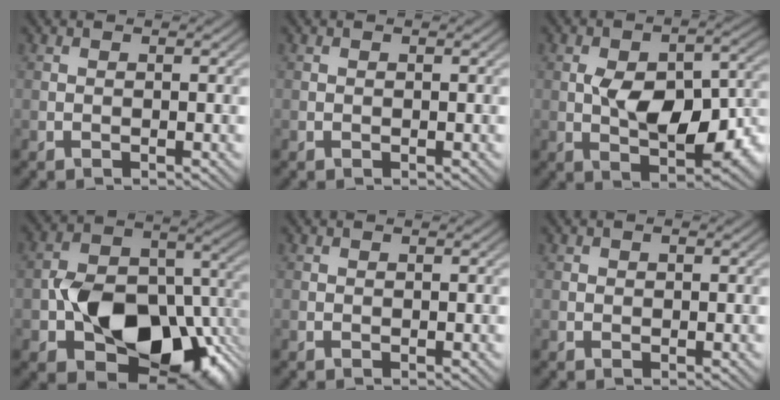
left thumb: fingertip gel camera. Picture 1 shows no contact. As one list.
[{"total": 0.0}, {"total": 11.2, "force": [-1.4, 6.2, 9.3], "torque": [-0.143, -0.009, -0.019]}, {"total": 16.0, "force": [-5.3, 11.0, 10.3], "torque": [-0.156, -0.037, -0.091]}, {"total": 0.0}, {"total": 0.8, "force": [0.3, 0.6, 0.5], "torque": [-0.009, 0.000, 0.002]}]